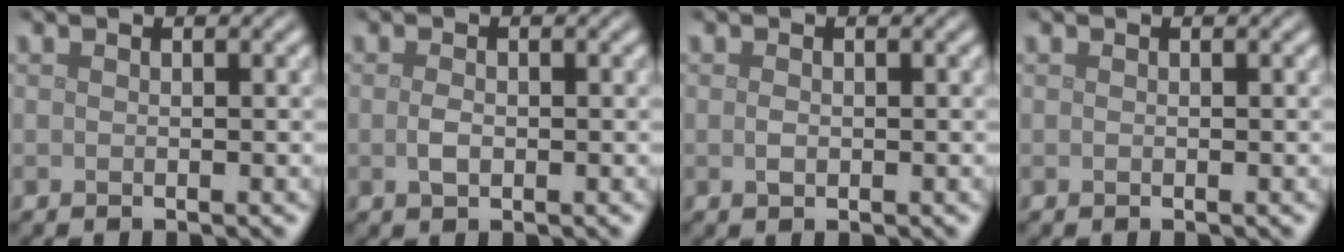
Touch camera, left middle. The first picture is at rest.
{"total": 1.2, "force": [-0.1, 0.7, 1.0], "torque": [-0.022, -0.001, -0.003]}
{"total": 0.8, "force": [0.0, 0.5, 0.6], "torque": [-0.015, -0.003, -0.001]}
{"total": 0.0}